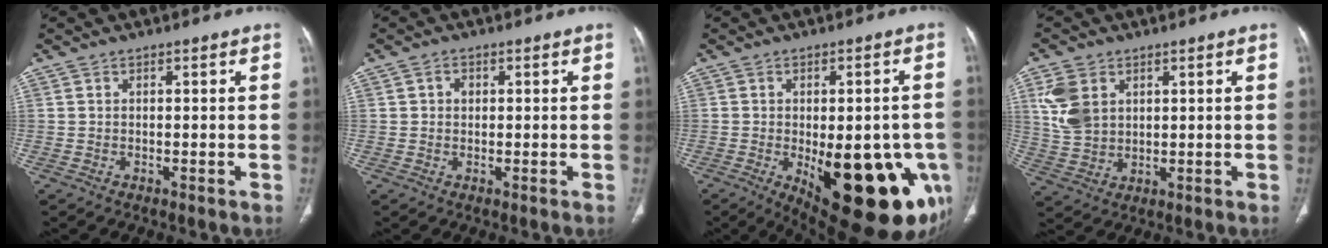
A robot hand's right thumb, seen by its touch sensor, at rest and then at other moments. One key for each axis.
{"total": 1.6, "fx": 0.3, "fy": 1.4, "fz": 0.7, "tx": -0.007, "ty": 0.002, "tz": 0.005}
{"total": 24.9, "fx": -7.9, "fy": 10.3, "fz": 21.2, "tx": -0.205, "ty": -0.011, "tz": -0.079}
{"total": 8.3, "fx": 3.0, "fy": 6.0, "fz": 5.0, "tx": -0.097, "ty": -0.009, "tz": 0.070}